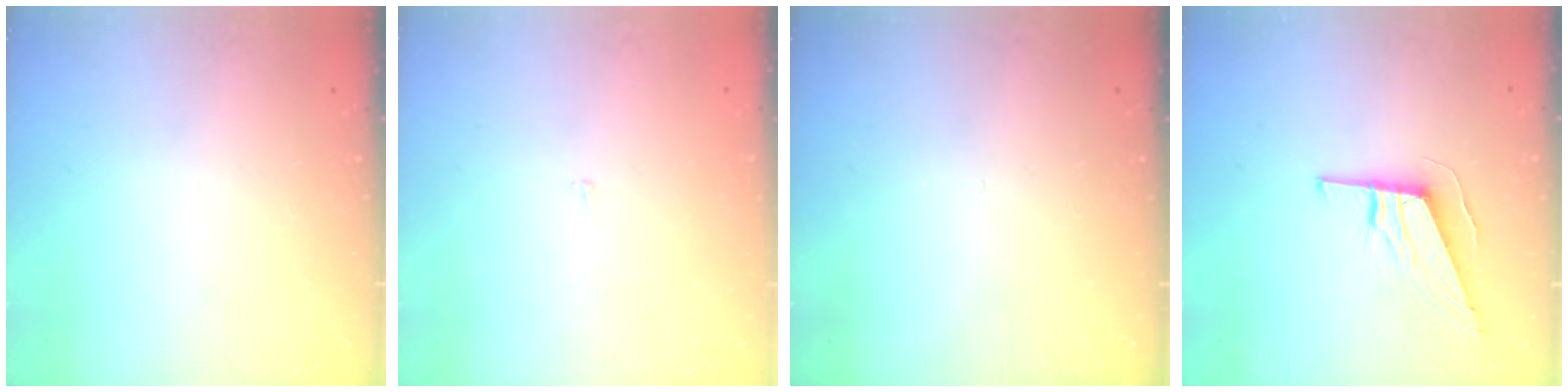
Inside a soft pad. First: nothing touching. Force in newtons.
{"total": 2.3, "press": 2.3, "slide": 0.2}
{"total": 0.0}
{"total": 9.7, "press": 9.5, "slide": 2.0}